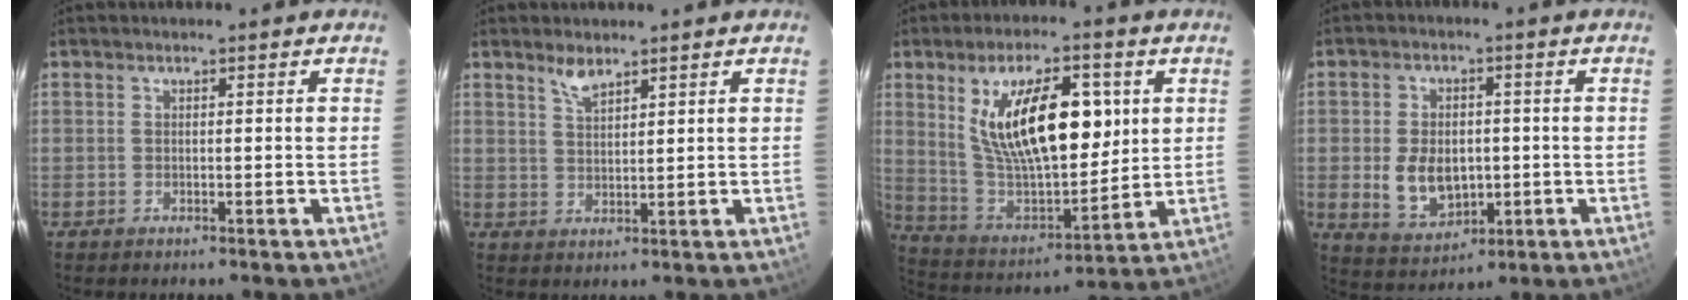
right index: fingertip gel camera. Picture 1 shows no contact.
{"total": 3.1, "force": [2.5, 0.9, 1.7], "torque": [-0.031, 0.002, 0.048]}
{"total": 20.3, "force": [6.3, 8.8, 17.2], "torque": [-0.296, -0.002, 0.124]}
{"total": 9.3, "force": [-1.1, 6.5, 6.5], "torque": [-0.137, -0.005, -0.001]}